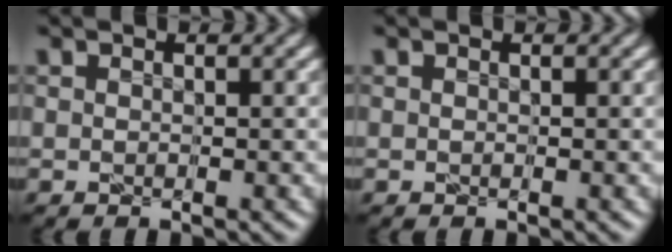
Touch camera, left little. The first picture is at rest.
{"total": 0.0}